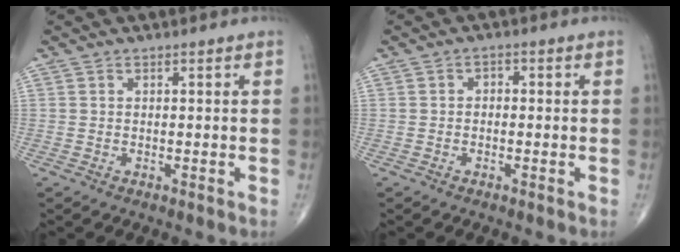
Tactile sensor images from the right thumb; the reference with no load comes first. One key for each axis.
{"total": 1.3, "fx": -0.3, "fy": 1.0, "fz": 0.7, "tx": 0.000, "ty": 0.007, "tz": -0.011}